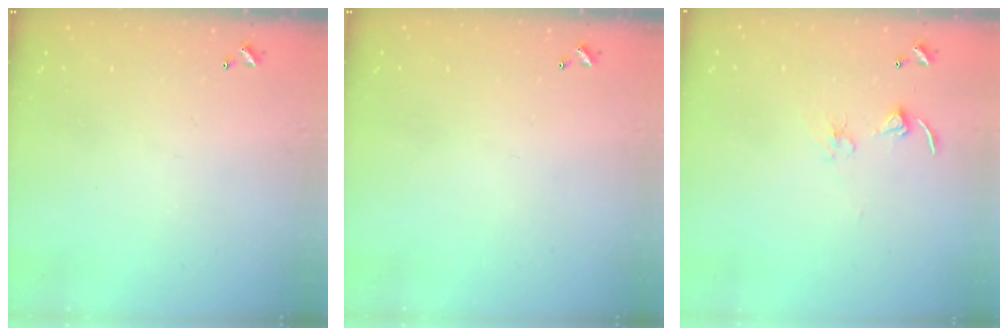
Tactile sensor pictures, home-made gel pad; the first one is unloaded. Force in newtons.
{"total": 0.0}
{"total": 2.7, "press": 2.7, "slide": 0.2}